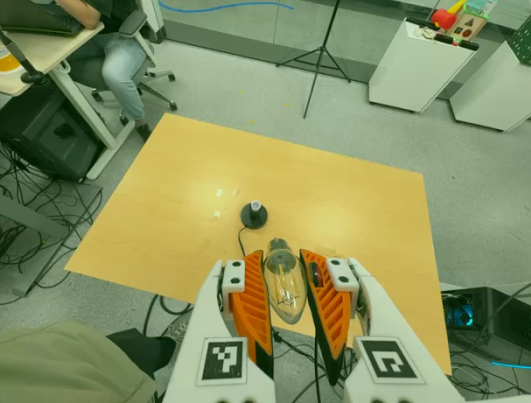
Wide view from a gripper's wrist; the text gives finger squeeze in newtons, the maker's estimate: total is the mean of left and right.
{"total": 19.4, "left": 21.0, "right": 17.8}